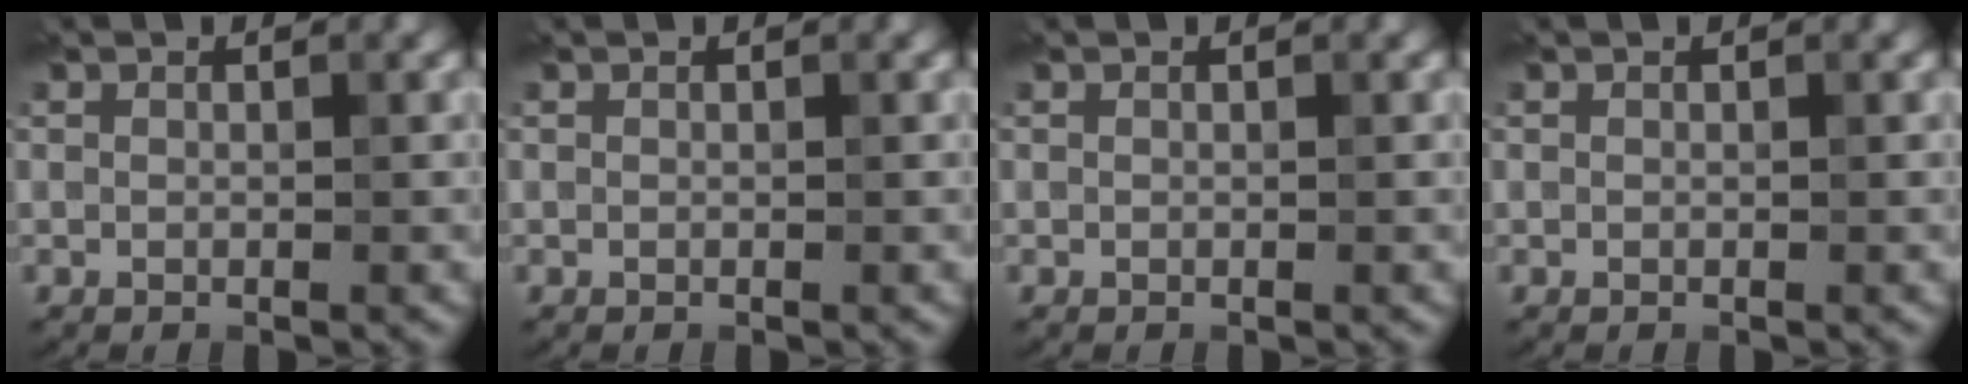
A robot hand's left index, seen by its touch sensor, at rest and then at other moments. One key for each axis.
{"total": 0.0}
{"total": 0.0}
{"total": 0.0}